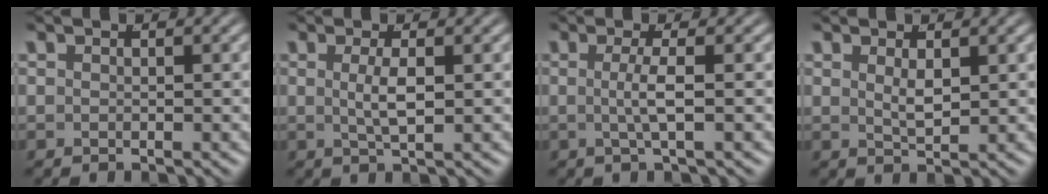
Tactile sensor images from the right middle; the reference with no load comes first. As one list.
[{"total": 2.0, "force": [0.1, -0.3, 2.0], "torque": [-0.041, -0.011, 0.010]}, {"total": 2.2, "force": [-0.2, -0.7, 2.0], "torque": [-0.040, -0.005, 0.000]}, {"total": 1.6, "force": [0.7, -0.2, 1.3], "torque": [-0.021, -0.012, 0.023]}]